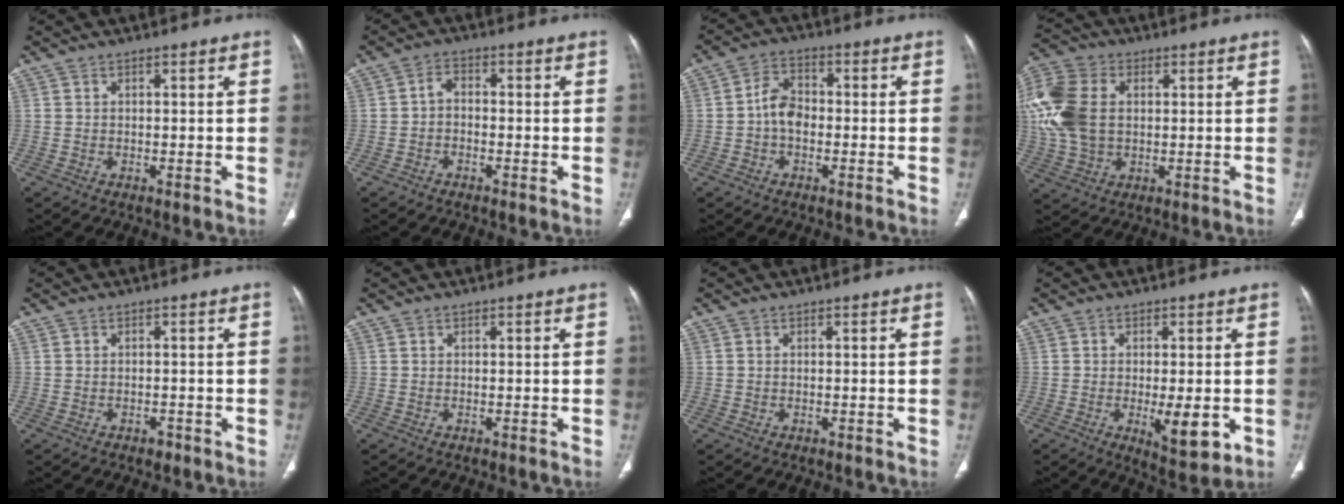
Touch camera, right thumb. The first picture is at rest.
{"total": 2.6, "force": [-0.8, 1.7, 1.7], "torque": [-0.018, 0.016, -0.024]}
{"total": 5.6, "force": [-1.0, 3.9, 3.9], "torque": [-0.056, 0.020, -0.028]}
{"total": 16.1, "force": [2.2, 11.1, 11.4], "torque": [-0.268, 0.012, 0.041]}
{"total": 1.1, "force": [-0.7, 0.7, 0.4], "torque": [0.000, 0.003, -0.011]}
{"total": 0.0}
{"total": 0.0}
{"total": 7.8, "force": [-1.8, 2.7, 7.1], "torque": [-0.096, -0.018, -0.020]}